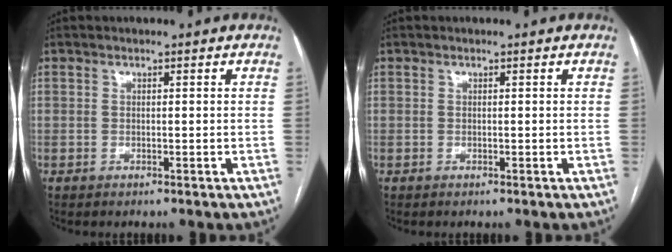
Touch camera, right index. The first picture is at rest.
{"total": 0.0}